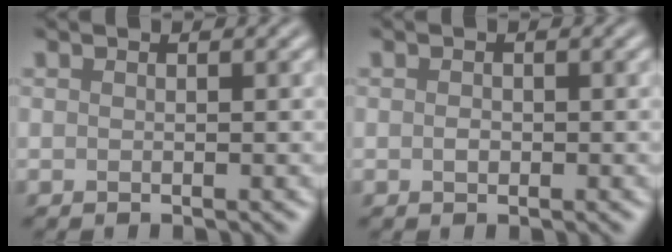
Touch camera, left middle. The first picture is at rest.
{"total": 0.7, "force": [-0.1, 0.6, 0.5], "torque": [-0.008, -0.001, -0.003]}